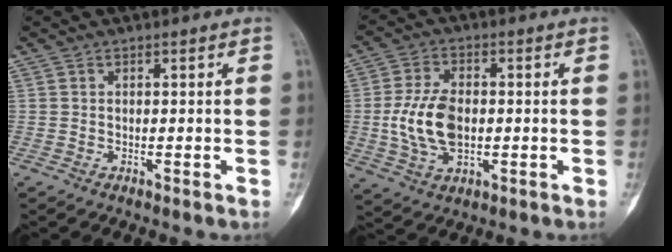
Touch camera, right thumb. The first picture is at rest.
{"total": 10.7, "force": [-0.6, 6.3, 8.6], "torque": [-0.168, 0.005, -0.007]}